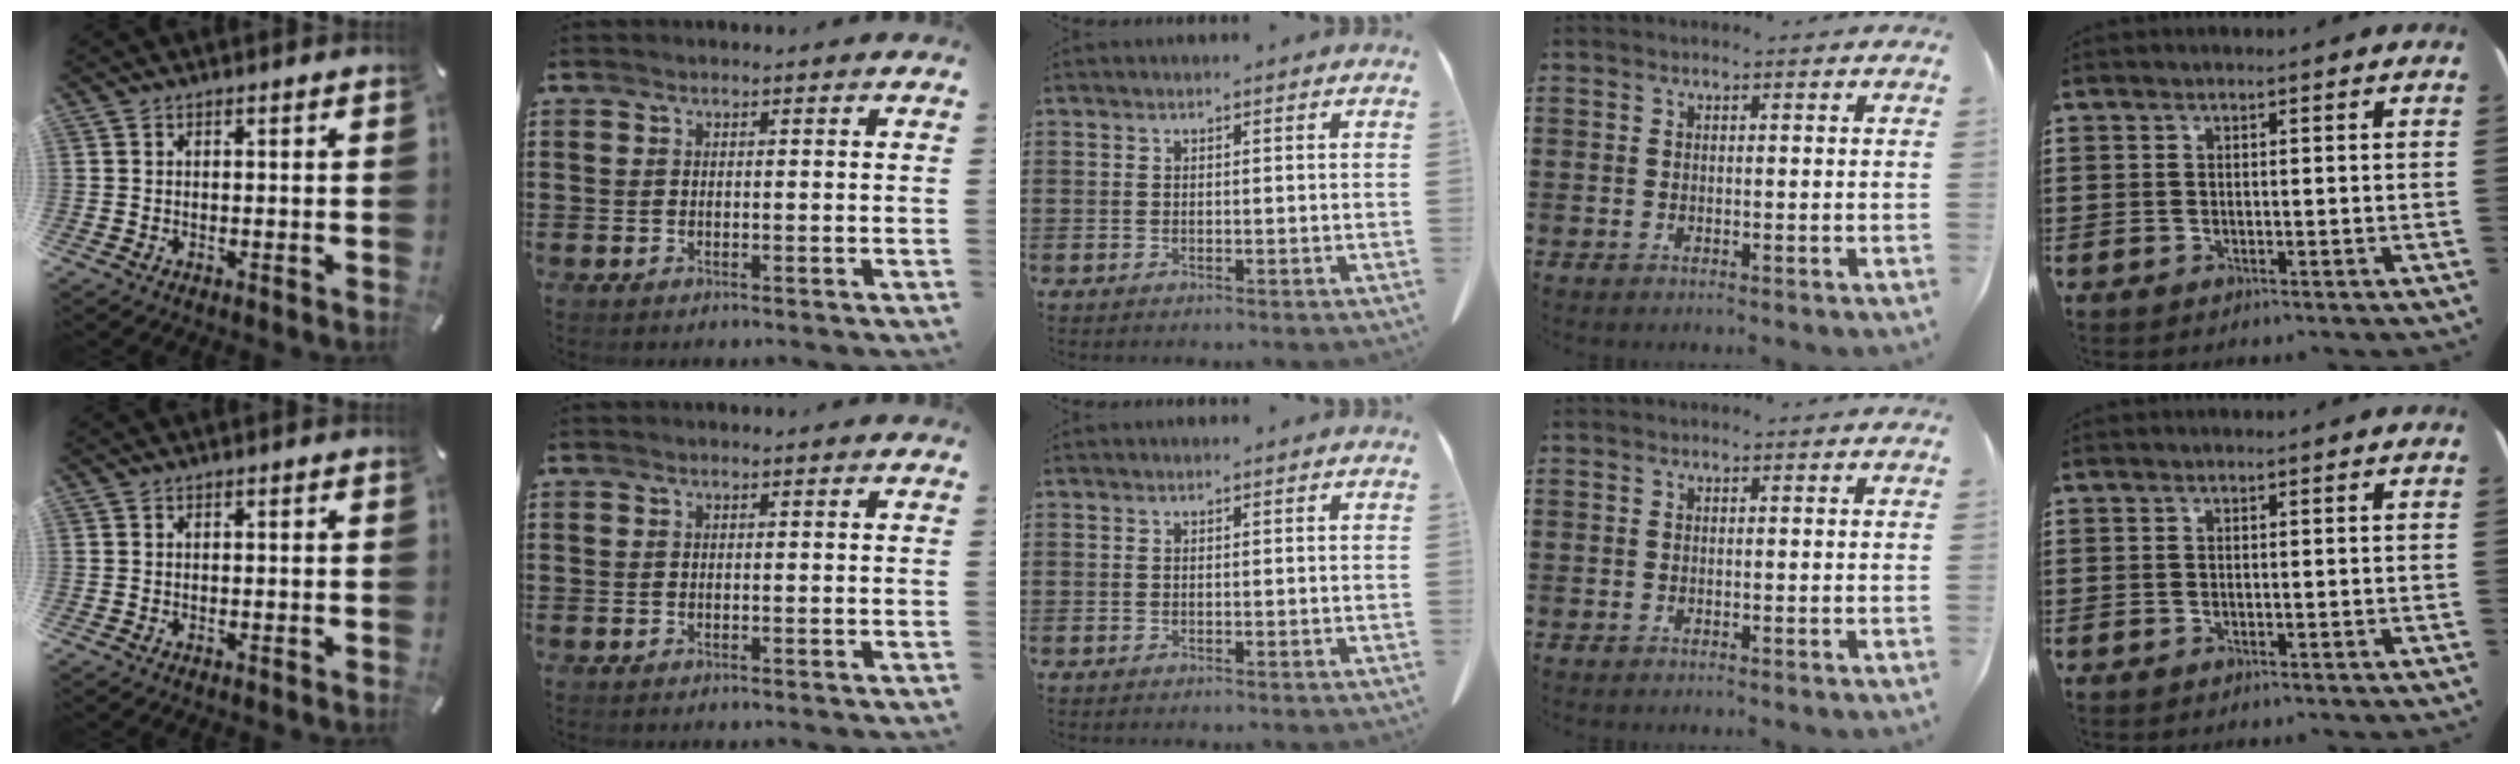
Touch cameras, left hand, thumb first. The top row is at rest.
{}